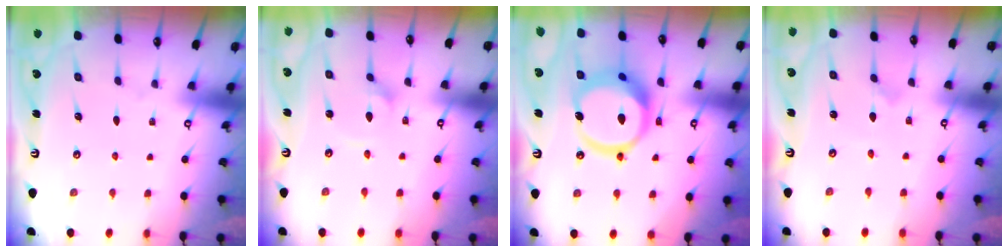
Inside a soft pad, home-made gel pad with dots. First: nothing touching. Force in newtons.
{"total": 2.0, "press": 2.0, "slide": 0.1}
{"total": 15.6, "press": 15.5, "slide": 2.1}
{"total": 0.0}